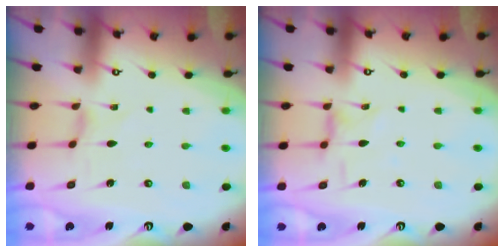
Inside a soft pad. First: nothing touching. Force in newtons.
{"total": 2.0, "press": 2.0, "slide": 0.4}